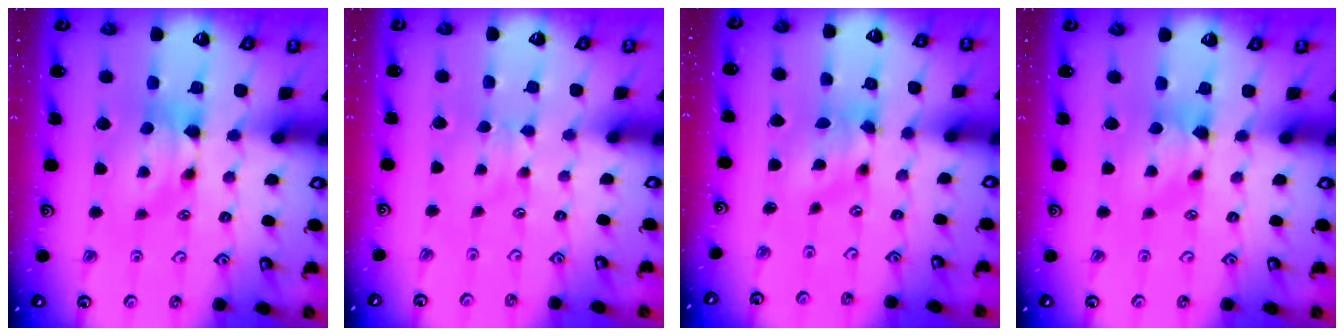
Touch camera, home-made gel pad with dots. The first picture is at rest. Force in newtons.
{"total": 2.7, "press": 2.7, "slide": 0.4}
{"total": 3.3, "press": 2.8, "slide": 1.6}
{"total": 0.9, "press": 0.4, "slide": 0.8}